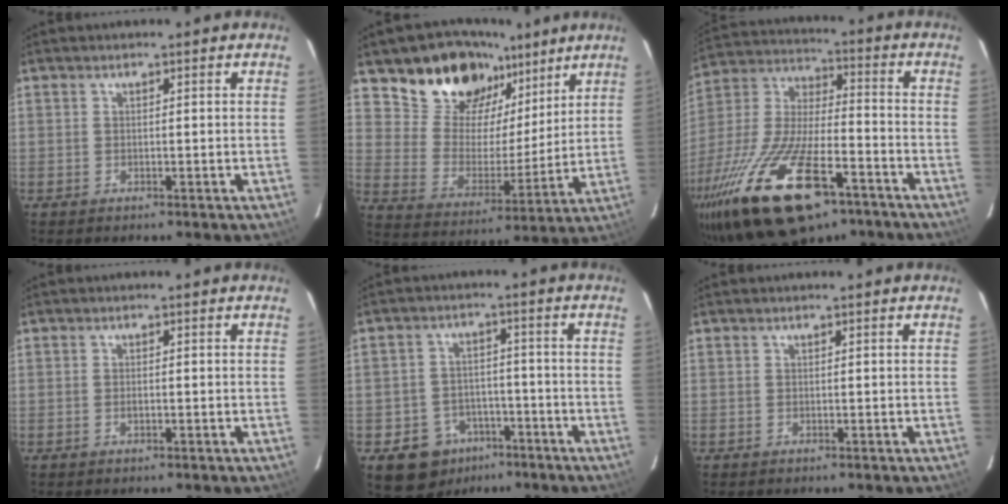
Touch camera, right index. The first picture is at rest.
{"total": 17.5, "force": [11.9, 10.8, 7.0], "torque": [-0.142, 0.020, 0.216]}
{"total": 26.7, "force": [-15.7, 9.7, 19.3], "torque": [-0.396, -0.050, -0.269]}
{"total": 1.2, "force": [-0.4, 0.6, 1.0], "torque": [-0.019, 0.001, -0.007]}
{"total": 10.1, "force": [-5.9, 7.7, 2.8], "torque": [-0.075, 0.022, -0.071]}
{"total": 0.0}